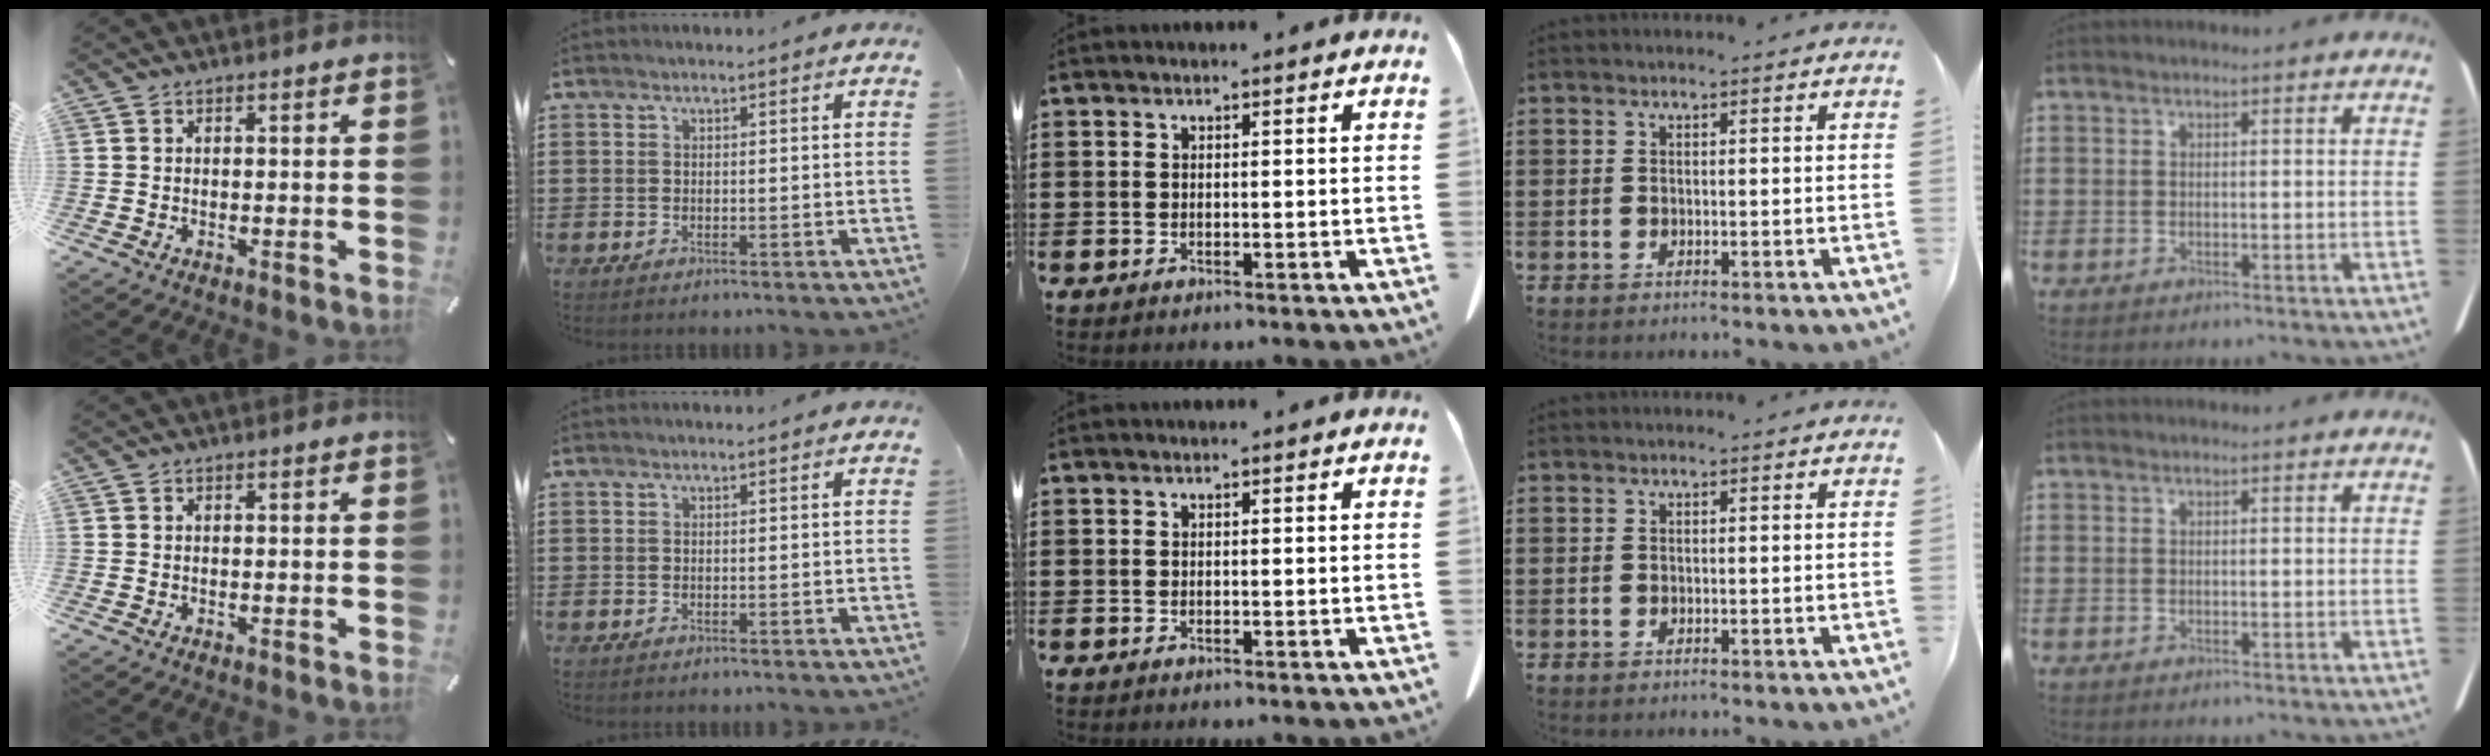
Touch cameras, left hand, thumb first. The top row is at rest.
{}